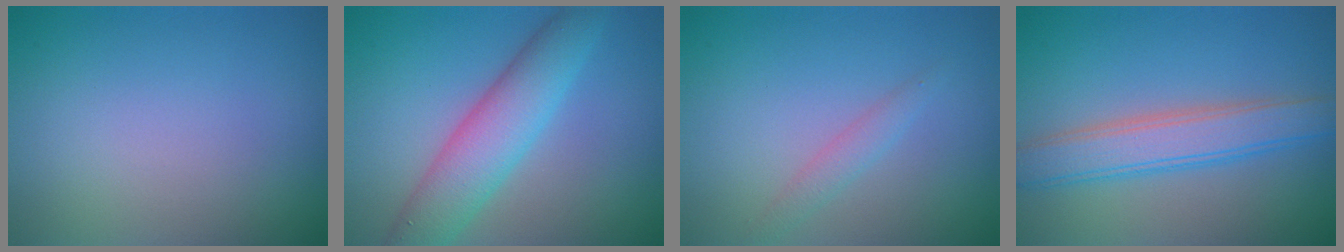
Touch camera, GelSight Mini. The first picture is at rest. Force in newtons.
{"total": 6.1, "press": 6.1, "slide": 0.2}
{"total": 1.4, "press": 1.4, "slide": 0.0}
{"total": 4.5, "press": 4.5, "slide": 0.1}